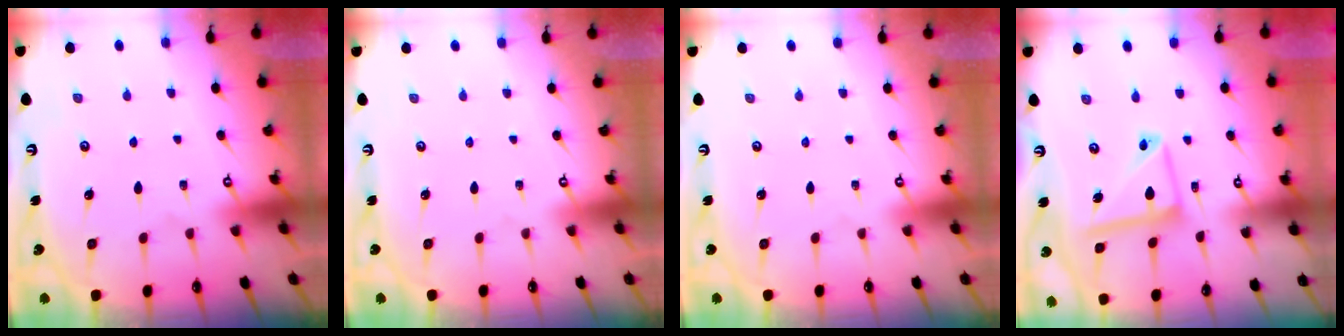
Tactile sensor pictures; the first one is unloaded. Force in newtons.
{"total": 0.0}
{"total": 0.0}
{"total": 12.5, "press": 12.5, "slide": 1.3}